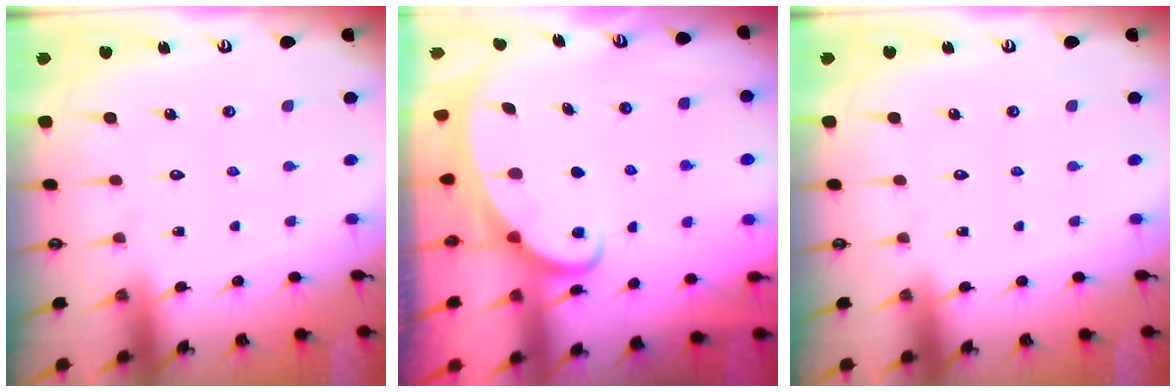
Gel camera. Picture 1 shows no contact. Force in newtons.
{"total": 2.8, "press": 2.7, "slide": 0.3}
{"total": 0.0}